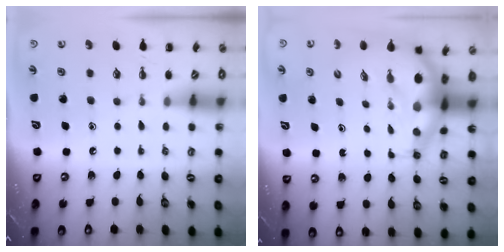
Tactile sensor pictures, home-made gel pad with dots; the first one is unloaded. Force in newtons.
{"total": 8.4, "press": 8.0, "slide": 2.7}